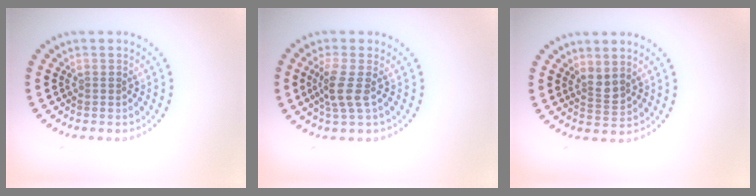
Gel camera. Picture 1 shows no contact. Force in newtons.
{"total": 2.6, "press": 2.0, "slide": 1.5}
{"total": 1.7, "press": 1.3, "slide": 1.1}